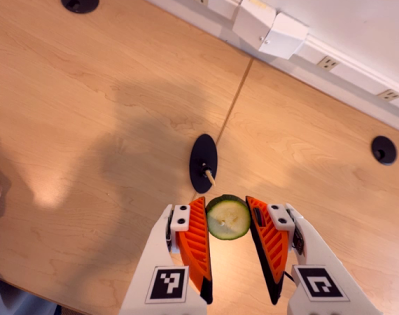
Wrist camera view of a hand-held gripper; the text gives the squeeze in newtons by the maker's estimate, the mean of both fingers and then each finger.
{"total": 8.1, "left": 7.9, "right": 8.2}